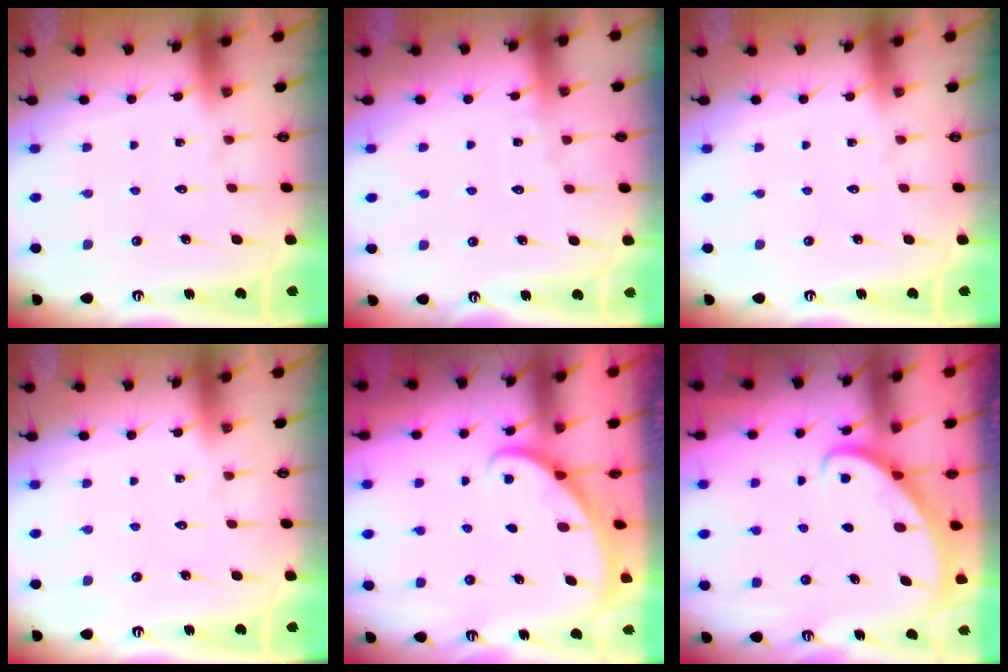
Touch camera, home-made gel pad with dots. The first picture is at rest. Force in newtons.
{"total": 3.2, "press": 3.2, "slide": 0.4}
{"total": 0.0}
{"total": 0.0}
{"total": 1.9, "press": 1.9, "slide": 0.1}
{"total": 2.7, "press": 2.7, "slide": 0.2}